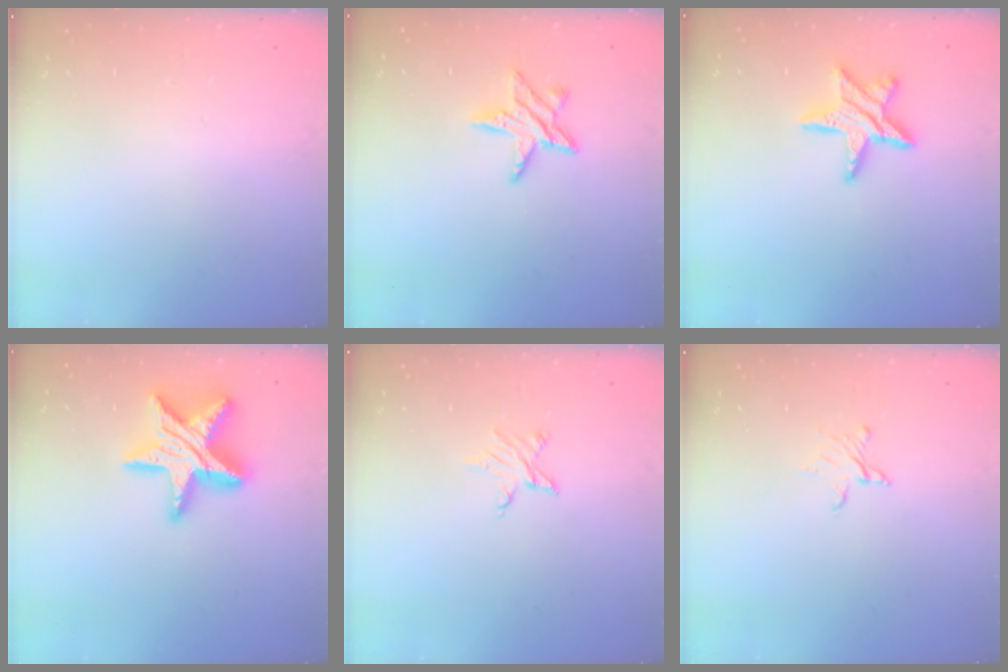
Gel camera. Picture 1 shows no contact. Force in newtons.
{"total": 8.8, "press": 8.8, "slide": 0.5}
{"total": 10.8, "press": 10.7, "slide": 0.8}
{"total": 19.2, "press": 19.2, "slide": 1.4}
{"total": 3.4, "press": 3.3, "slide": 0.4}
{"total": 3.4, "press": 3.4, "slide": 0.3}